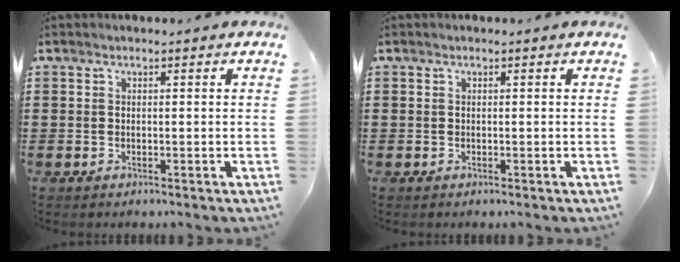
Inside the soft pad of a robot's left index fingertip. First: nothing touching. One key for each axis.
{"total": 0.0}